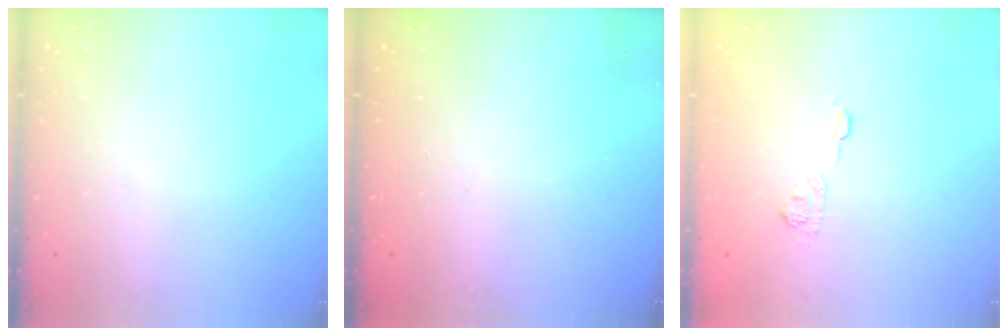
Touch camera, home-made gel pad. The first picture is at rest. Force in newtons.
{"total": 2.3, "press": 2.2, "slide": 0.8}
{"total": 5.2, "press": 4.9, "slide": 1.5}